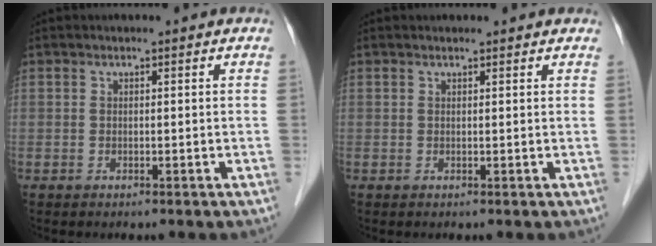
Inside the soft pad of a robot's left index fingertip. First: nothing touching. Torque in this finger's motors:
{"motor_torque": [0.27, -0.21, 0.03, -0.01]}